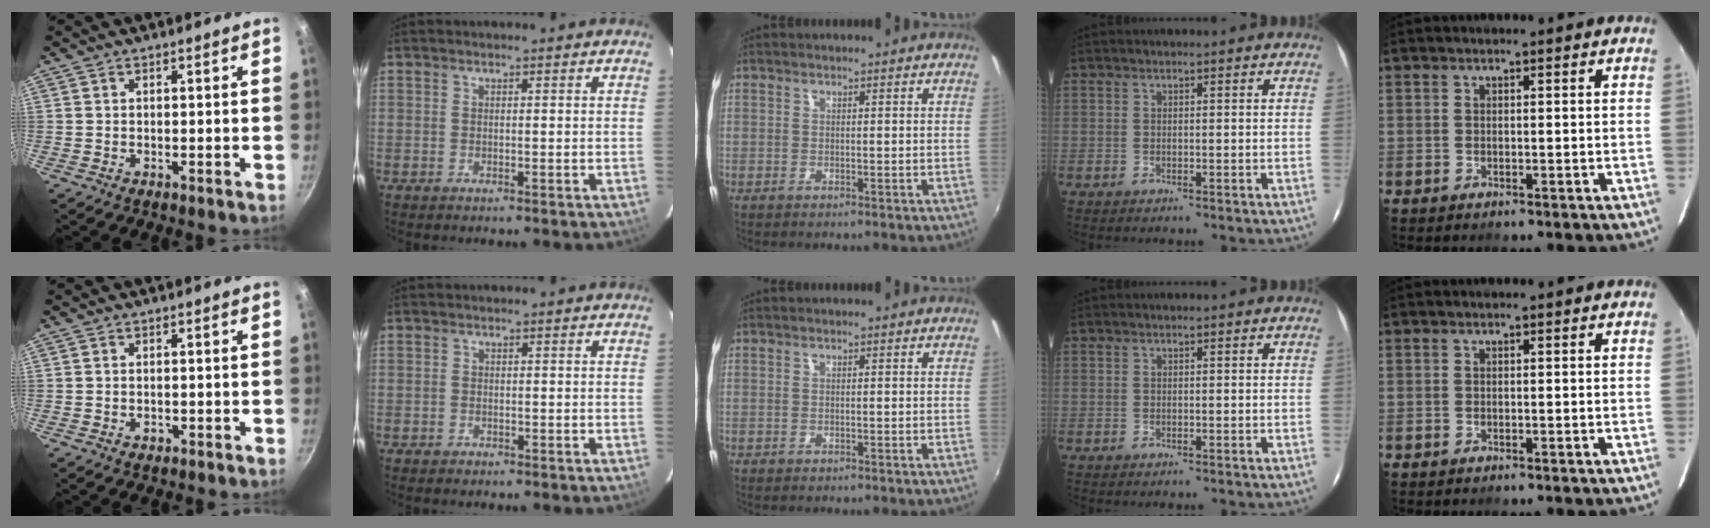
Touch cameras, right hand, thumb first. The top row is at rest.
{"thumb": {"total": 1.2, "force": [-0.4, 0.8, 0.7], "torque": [-0.010, 0.002, -0.007]}, "index": {"total": 1.1, "force": [-0.7, 0.8, 0.0], "torque": [0.000, 0.005, -0.010]}}